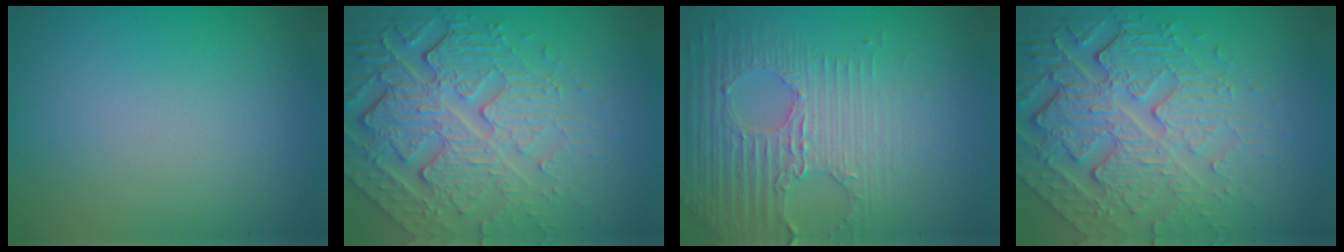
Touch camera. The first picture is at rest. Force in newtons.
{"total": 8.0, "press": 5.7, "slide": 5.7}
{"total": 4.3, "press": 4.0, "slide": 1.5}
{"total": 8.0, "press": 5.7, "slide": 5.7}